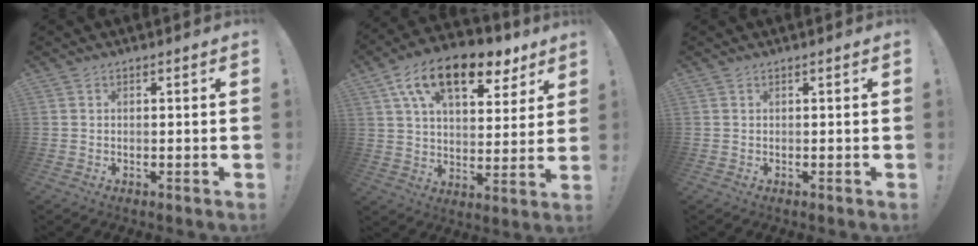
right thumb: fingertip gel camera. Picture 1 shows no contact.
{"total": 17.2, "force": [10.0, 8.9, 10.8], "torque": [-0.174, -0.054, 0.174]}
{"total": 0.0}